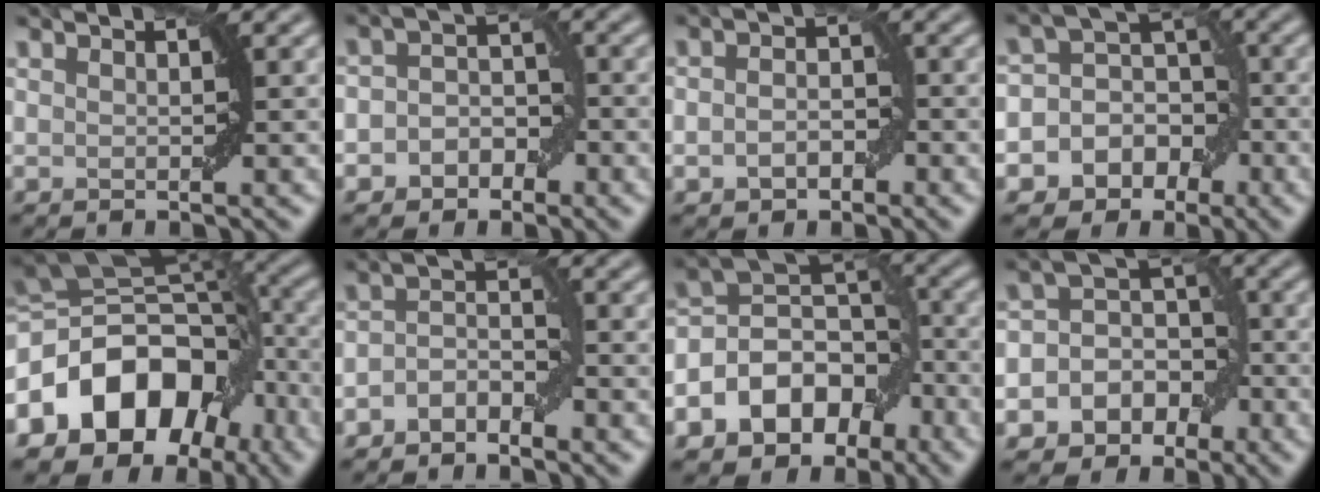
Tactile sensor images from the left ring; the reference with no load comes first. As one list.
[{"total": 3.2, "force": [-1.4, 2.5, 1.5], "torque": [-0.002, 0.008, -0.034]}, {"total": 2.5, "force": [-0.8, 1.7, 1.7], "torque": [-0.027, 0.001, -0.016]}, {"total": 9.5, "force": [-3.8, 8.3, 2.4], "torque": [-0.035, 0.012, -0.081]}, {"total": 13.3, "force": [-5.4, 9.7, 7.2], "torque": [-0.130, 0.014, -0.106]}, {"total": 2.5, "force": [-1.6, 1.3, 1.4], "torque": [-0.025, 0.013, -0.031]}, {"total": 8.8, "force": [-4.3, 6.2, 4.5], "torque": [-0.067, 0.007, -0.084]}, {"total": 8.6, "force": [-3.5, 7.4, 2.4], "torque": [-0.028, 0.016, -0.074]}]